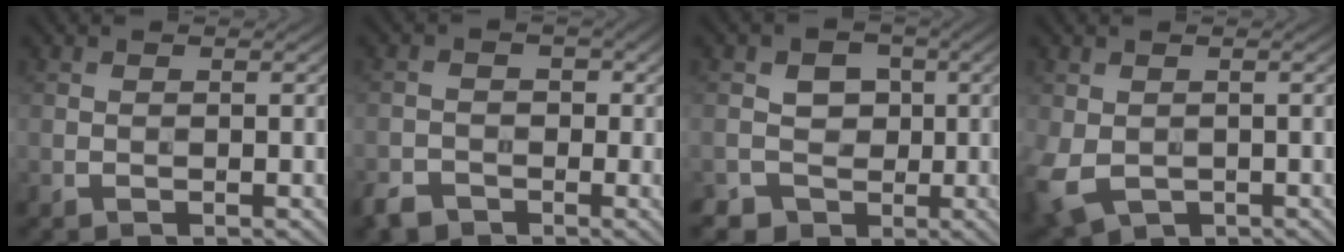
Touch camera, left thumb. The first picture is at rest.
{"total": 3.4, "force": [-2.0, 2.6, 0.9], "torque": [-0.017, -0.002, -0.044]}
{"total": 6.9, "force": [-1.4, 6.4, 2.0], "torque": [-0.039, 0.012, -0.049]}
{"total": 5.8, "force": [-1.5, 4.2, 3.7], "torque": [-0.108, -0.026, -0.021]}